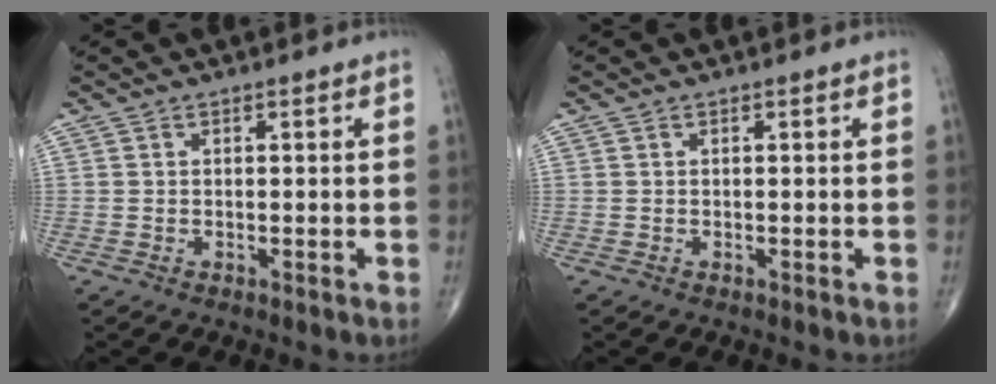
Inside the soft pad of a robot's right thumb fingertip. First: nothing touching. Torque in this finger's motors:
{"motor_torque": [-0.08, 0.11, -0.02, 0.00, 0.00]}